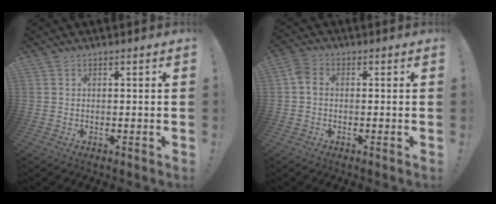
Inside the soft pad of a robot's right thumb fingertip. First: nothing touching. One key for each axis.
{"total": 3.5, "fx": -0.2, "fy": 2.5, "fz": 2.5, "tx": -0.050, "ty": 0.009, "tz": -0.002}